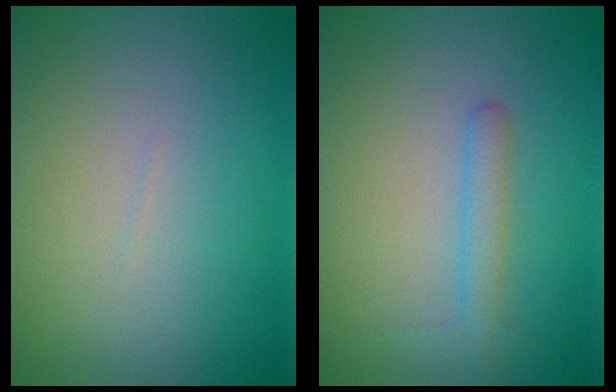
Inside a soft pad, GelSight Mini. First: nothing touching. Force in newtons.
{"total": 1.9, "press": 1.9, "slide": 0.2}